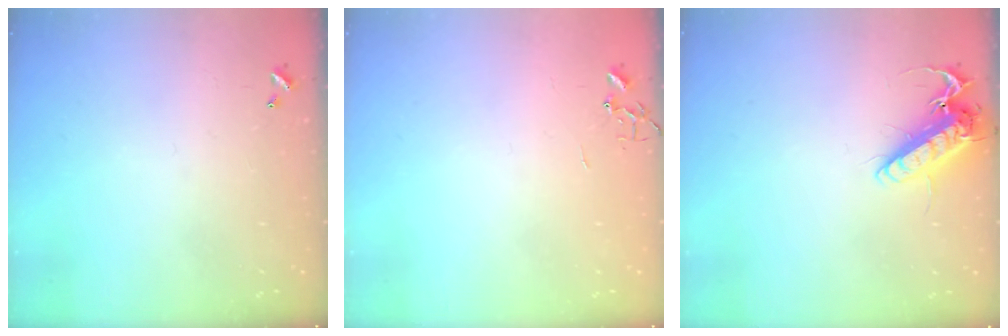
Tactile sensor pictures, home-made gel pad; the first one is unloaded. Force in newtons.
{"total": 0.0}
{"total": 13.5, "press": 13.3, "slide": 2.1}